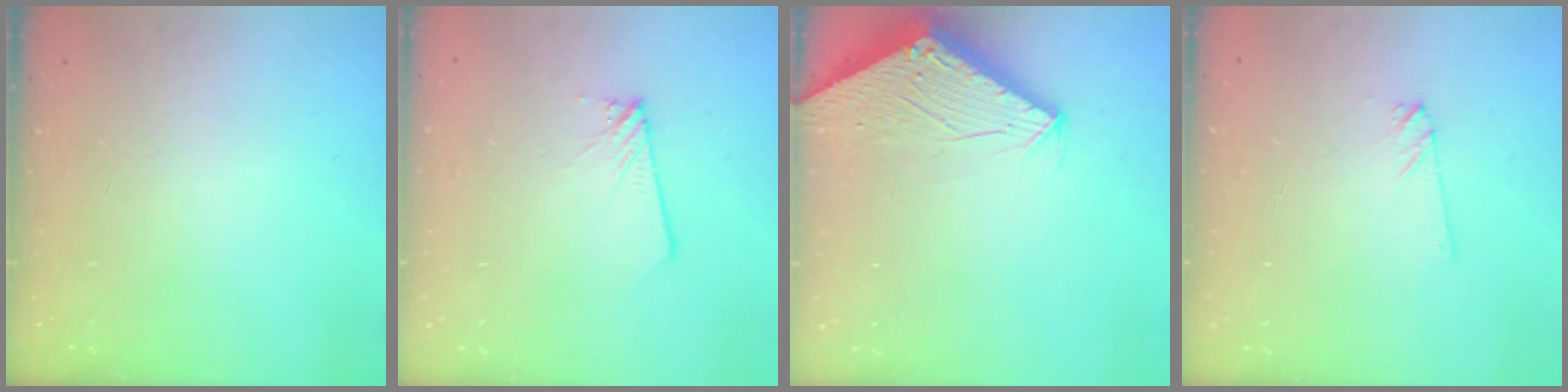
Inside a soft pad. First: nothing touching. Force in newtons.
{"total": 1.6, "press": 1.6, "slide": 0.1}
{"total": 2.8, "press": 2.8, "slide": 0.2}
{"total": 1.7, "press": 1.7, "slide": 0.1}